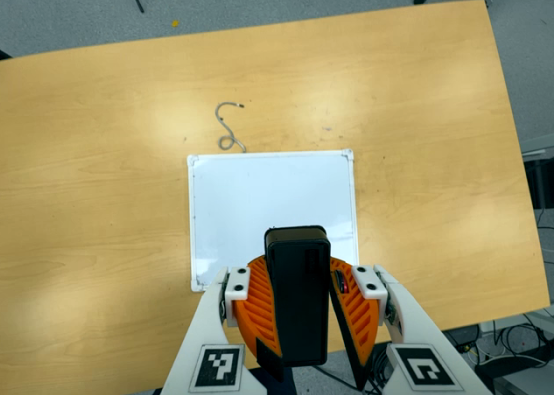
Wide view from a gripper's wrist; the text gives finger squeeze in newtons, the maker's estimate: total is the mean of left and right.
{"total": 10.1, "left": 10.5, "right": 9.6}